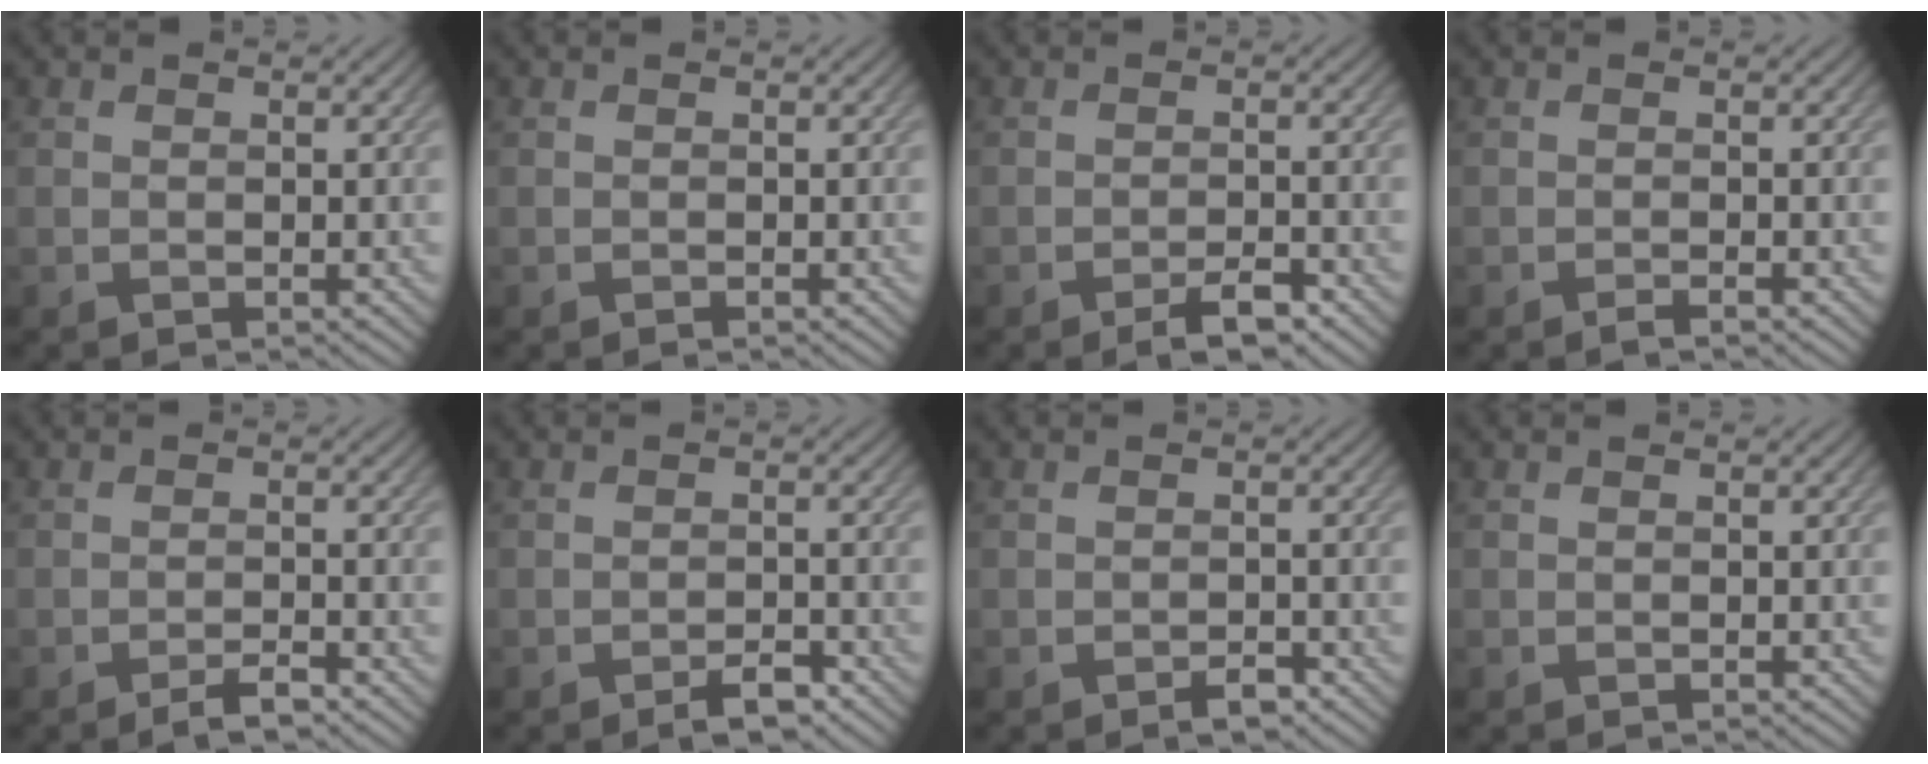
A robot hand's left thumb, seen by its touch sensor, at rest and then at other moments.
{"total": 0.0}
{"total": 3.4, "force": [-2.3, 0.8, 2.3], "torque": [-0.037, 0.005, -0.039]}
{"total": 0.9, "force": [-0.7, 0.0, 0.6], "torque": [-0.010, 0.003, -0.017]}
{"total": 2.3, "force": [-1.7, 0.3, 1.4], "torque": [-0.023, 0.005, -0.034]}
{"total": 2.8, "force": [-2.0, 0.9, 1.7], "torque": [-0.022, 0.003, -0.034]}
{"total": 1.7, "force": [-1.2, 0.7, 0.9], "torque": [-0.011, 0.001, -0.020]}
{"total": 0.0}